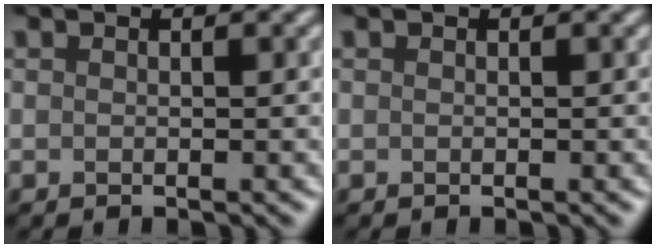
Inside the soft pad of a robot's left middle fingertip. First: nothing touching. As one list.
[{"total": 0.0}]